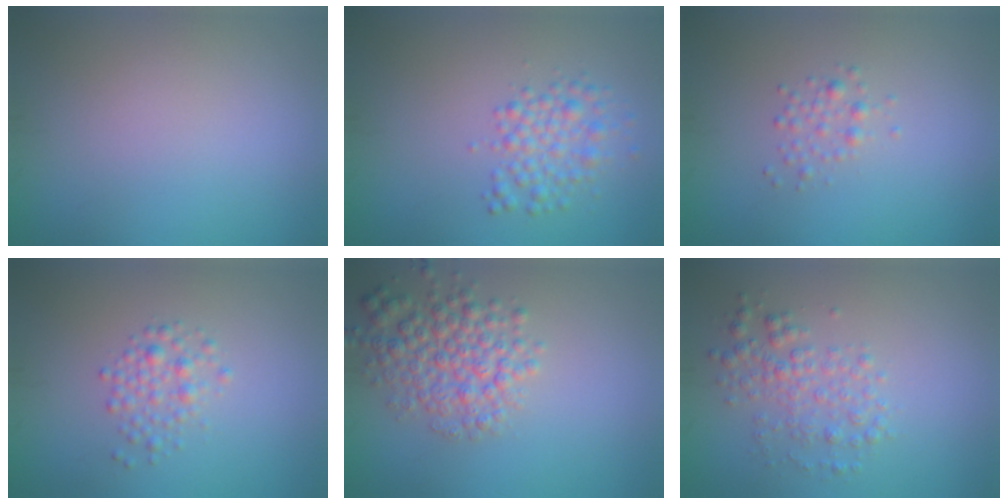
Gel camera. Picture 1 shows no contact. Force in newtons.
{"total": 2.9, "press": 2.9, "slide": 0.0}
{"total": 1.3, "press": 1.3, "slide": 0.0}
{"total": 2.0, "press": 2.0, "slide": 0.0}
{"total": 4.6, "press": 4.6, "slide": 0.2}
{"total": 2.9, "press": 2.9, "slide": 0.1}